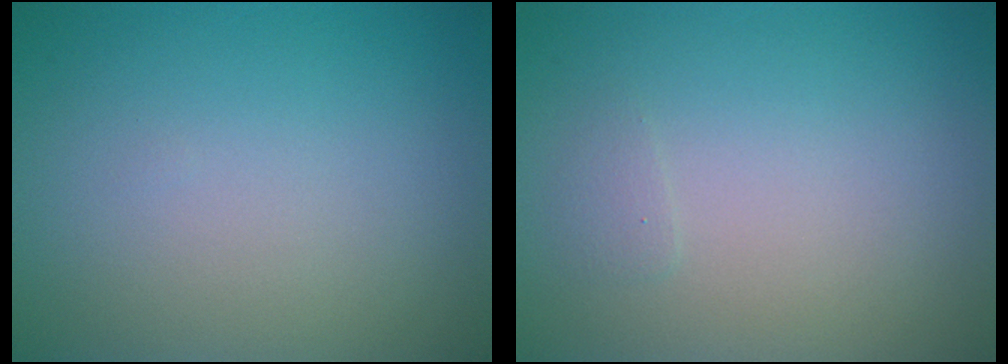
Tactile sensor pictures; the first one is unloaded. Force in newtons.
{"total": 0.5, "press": 0.5, "slide": 0.0}